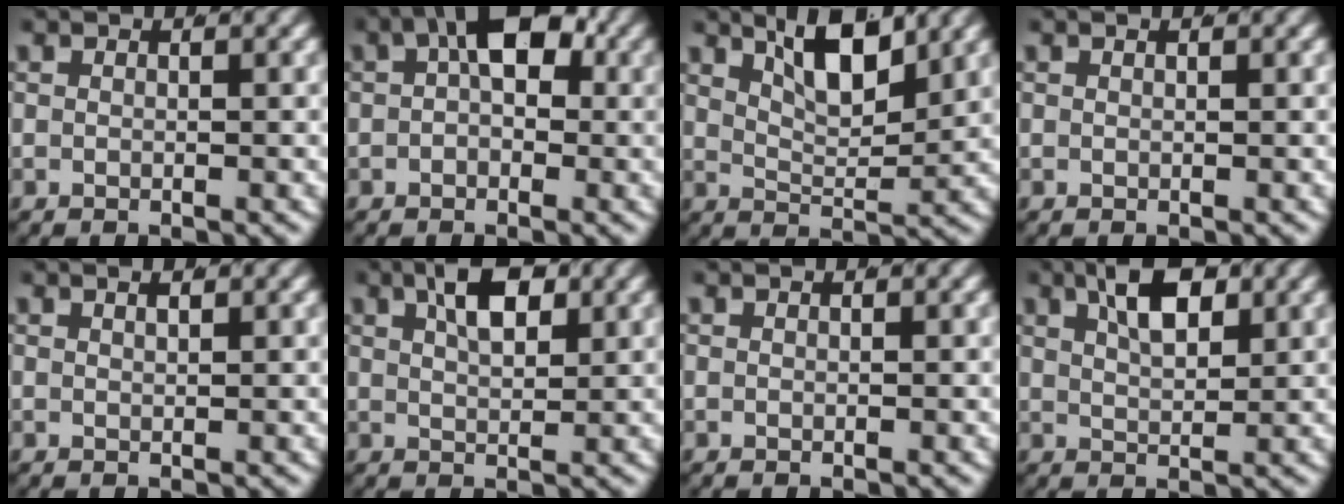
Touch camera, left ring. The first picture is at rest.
{"total": 4.8, "force": [1.4, 2.3, 4.0], "torque": [-0.058, -0.002, 0.024]}
{"total": 5.8, "force": [4.0, 1.7, 3.8], "torque": [-0.054, -0.005, 0.073]}
{"total": 0.0}
{"total": 0.9, "force": [0.5, -0.3, 0.6], "torque": [-0.003, -0.002, 0.012]}
{"total": 4.2, "force": [2.2, 1.3, 3.3], "torque": [-0.047, -0.002, 0.040]}
{"total": 0.0}
{"total": 4.6, "force": [2.5, 1.5, 3.5], "torque": [-0.057, -0.005, 0.047]}